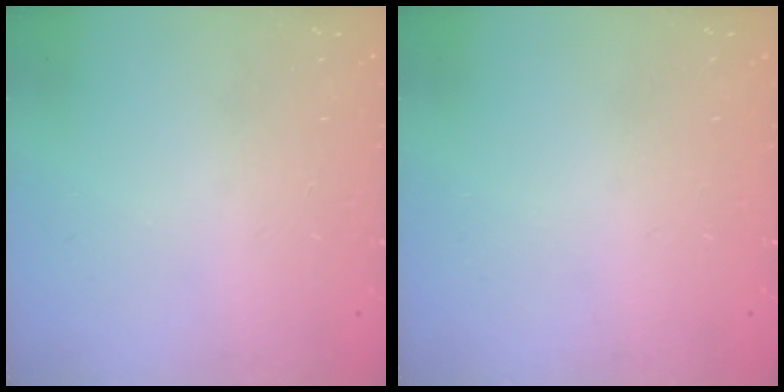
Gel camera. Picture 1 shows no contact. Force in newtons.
{"total": 0.0}